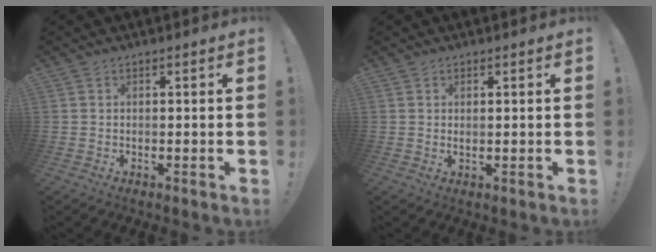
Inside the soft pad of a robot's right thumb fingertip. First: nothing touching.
{"total": 1.0, "force": [0.7, 0.3, 0.7], "torque": [0.000, -0.006, 0.010]}